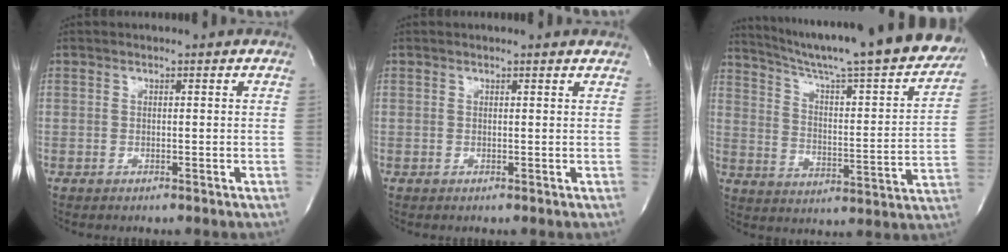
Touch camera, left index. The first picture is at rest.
{"total": 2.0, "force": [1.9, -0.1, 0.5], "torque": [-0.013, -0.001, 0.010]}
{"total": 28.2, "force": [24.9, 1.7, 13.0], "torque": [-0.205, -0.069, 0.325]}